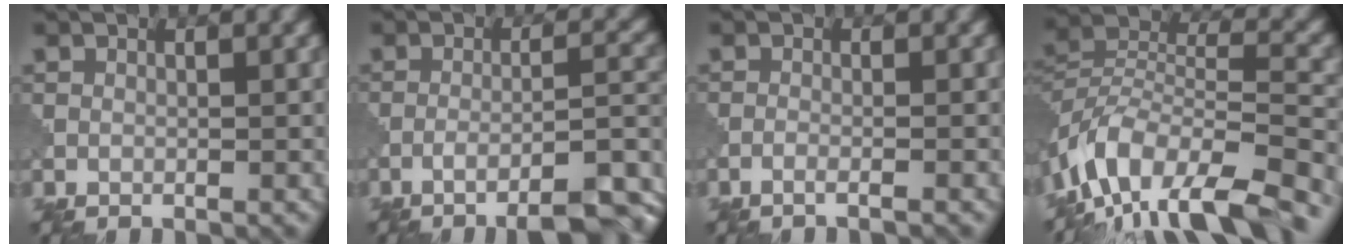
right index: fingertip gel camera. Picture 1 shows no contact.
{"total": 10.1, "force": [-7.5, 2.1, 6.4], "torque": [-0.077, 0.005, -0.091]}
{"total": 1.5, "force": [-1.0, 0.3, 1.0], "torque": [-0.005, 0.000, -0.030]}
{"total": 13.0, "force": [-9.5, 4.8, 7.4], "torque": [-0.148, 0.013, -0.162]}